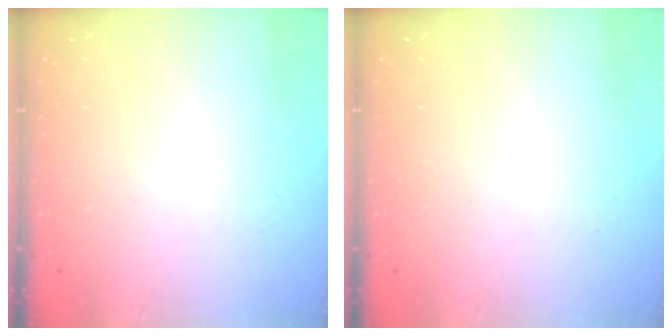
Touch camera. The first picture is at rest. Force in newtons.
{"total": 0.0}